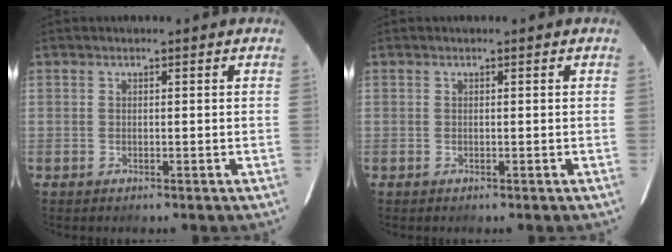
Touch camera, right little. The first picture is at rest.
{"total": 0.0}